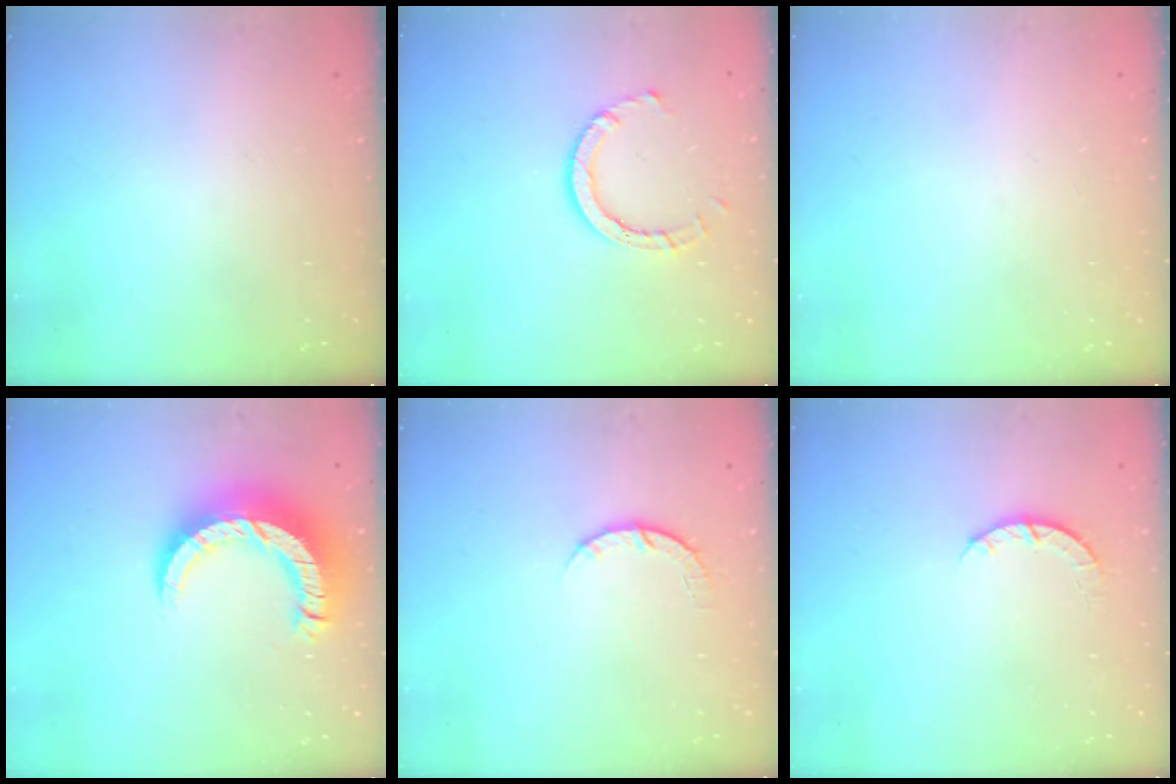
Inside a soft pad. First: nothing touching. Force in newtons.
{"total": 5.8, "press": 5.8, "slide": 0.2}
{"total": 0.0}
{"total": 12.9, "press": 12.9, "slide": 1.3}
{"total": 5.2, "press": 5.1, "slide": 0.7}
{"total": 3.2, "press": 3.2, "slide": 0.4}